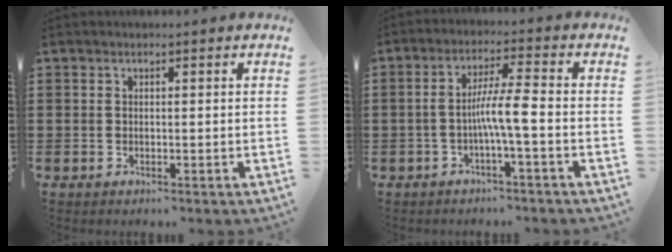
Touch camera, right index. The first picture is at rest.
{"total": 5.8, "force": [-1.5, 0.2, 5.6], "torque": [-0.100, 0.002, -0.032]}